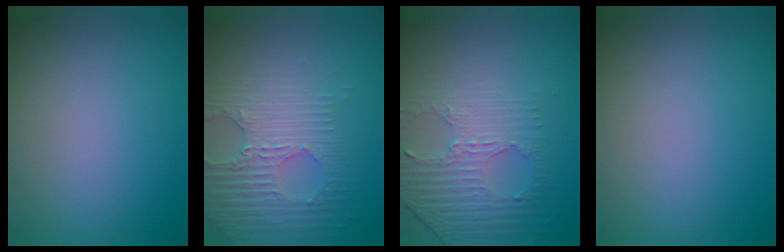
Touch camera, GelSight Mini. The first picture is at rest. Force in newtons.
{"total": 3.8, "press": 3.7, "slide": 0.8}
{"total": 4.5, "press": 3.1, "slide": 3.2}
{"total": 0.0}